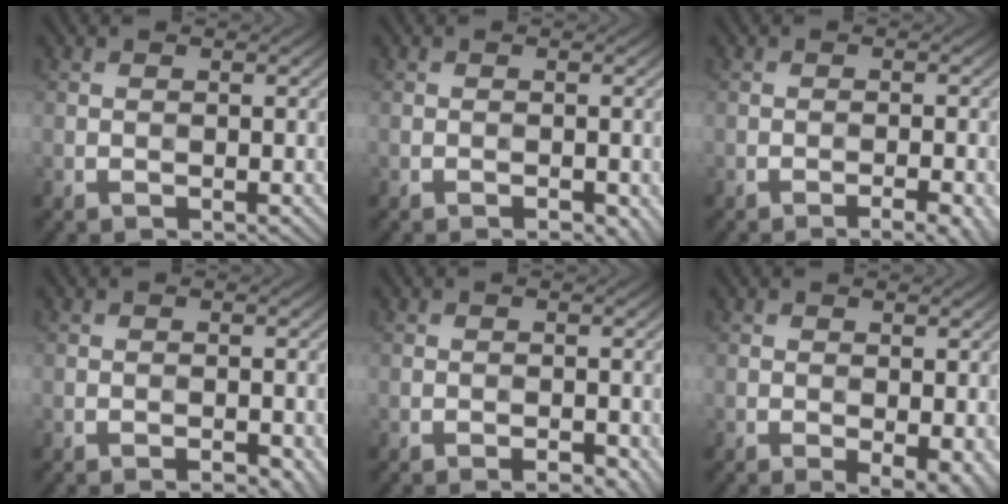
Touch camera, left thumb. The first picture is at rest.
{"total": 1.4, "force": [-0.8, 0.4, 1.1], "torque": [-0.014, 0.003, -0.010]}
{"total": 3.9, "force": [-2.3, 0.6, 3.1], "torque": [-0.044, 0.011, -0.033]}
{"total": 1.9, "force": [-1.0, 0.4, 1.5], "torque": [-0.020, 0.004, -0.013]}
{"total": 2.0, "force": [-1.1, 0.6, 1.6], "torque": [-0.021, 0.003, -0.015]}
{"total": 3.5, "force": [-1.1, 1.2, 3.1], "torque": [-0.043, -0.006, -0.011]}